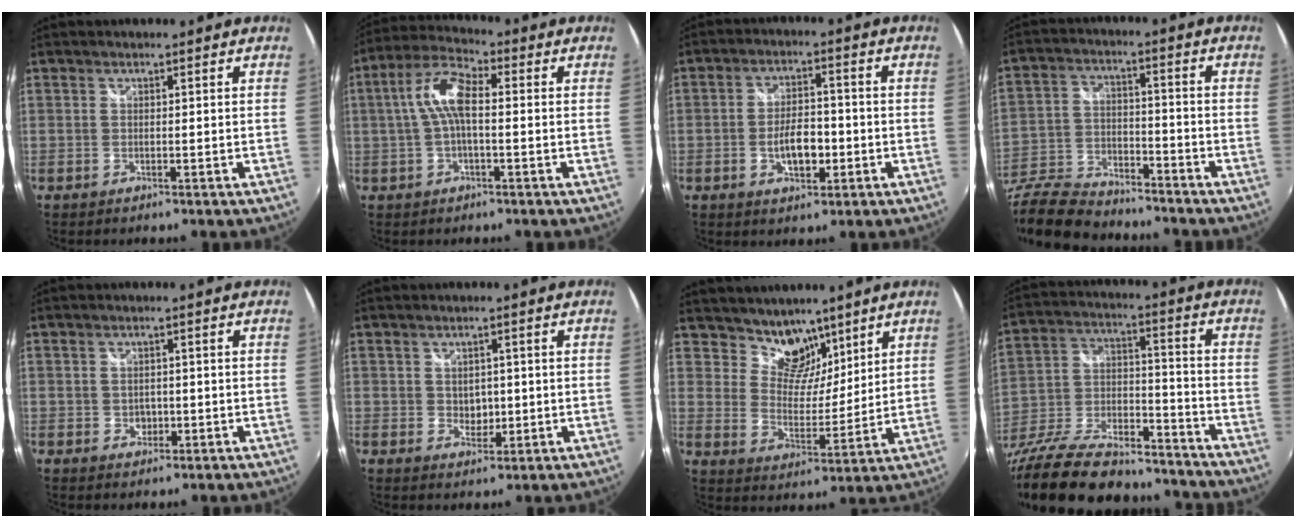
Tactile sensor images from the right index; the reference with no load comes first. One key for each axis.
{"total": 8.0, "fx": 0.2, "fy": 3.0, "fz": 7.5, "tx": -0.159, "ty": 0.022, "tz": 0.003}
{"total": 6.9, "fx": -1.9, "fy": 3.5, "fz": 5.6, "tx": -0.107, "ty": 0.003, "tz": -0.026}
{"total": 19.9, "fx": -16.5, "fy": 6.6, "fz": 9.0, "tx": -0.214, "ty": -0.022, "tz": -0.291}
{"total": 2.7, "fx": -0.5, "fy": 2.3, "fz": 1.2, "tx": -0.020, "ty": 0.000, "tz": -0.005}
{"total": 3.2, "fx": 0.1, "fy": 2.8, "fz": 1.6, "tx": -0.019, "ty": -0.001, "tz": 0.003}
{"total": 9.0, "fx": 6.8, "fy": 5.2, "fz": 2.6, "tx": -0.036, "ty": -0.004, "tz": 0.121}
{"total": 28.1, "fx": -21.7, "fy": 10.4, "fz": 14.5, "tx": -0.294, "ty": -0.007, "tz": -0.335}